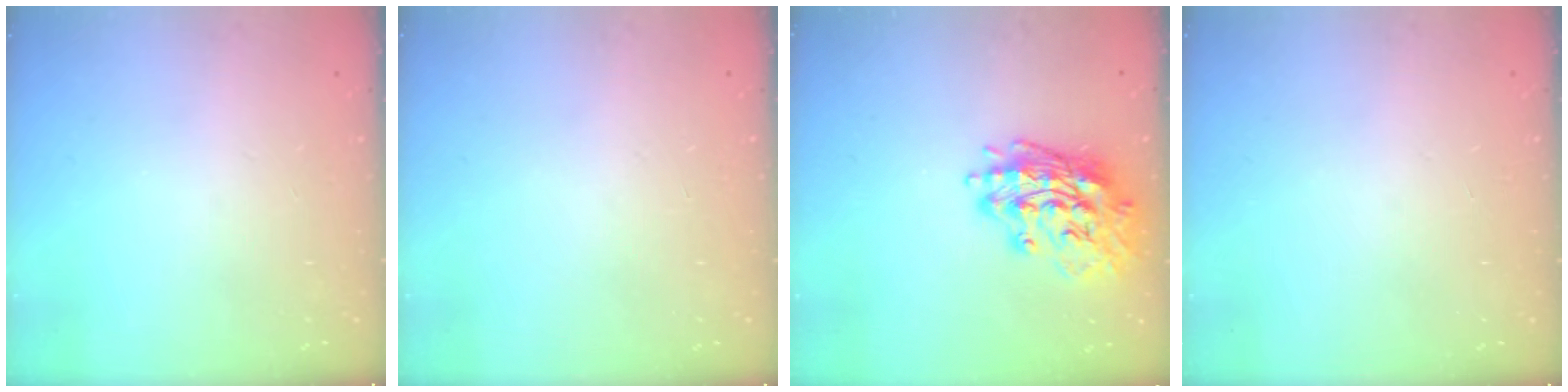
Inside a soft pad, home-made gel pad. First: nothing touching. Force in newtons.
{"total": 0.0}
{"total": 17.1, "press": 16.9, "slide": 2.4}
{"total": 0.0}